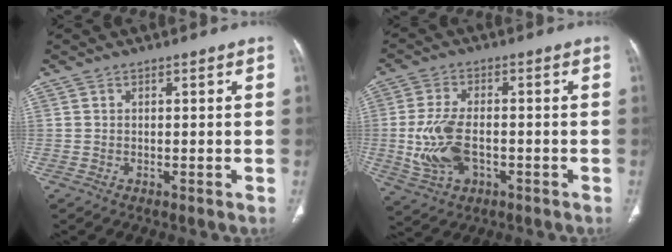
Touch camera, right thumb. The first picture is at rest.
{"total": 10.4, "force": [-1.9, 6.2, 8.2], "torque": [-0.170, 0.007, -0.029]}